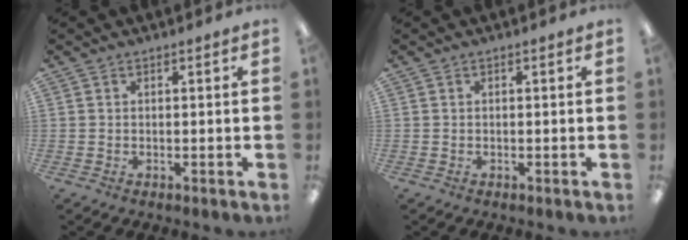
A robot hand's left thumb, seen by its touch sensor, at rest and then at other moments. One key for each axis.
{"total": 0.0}